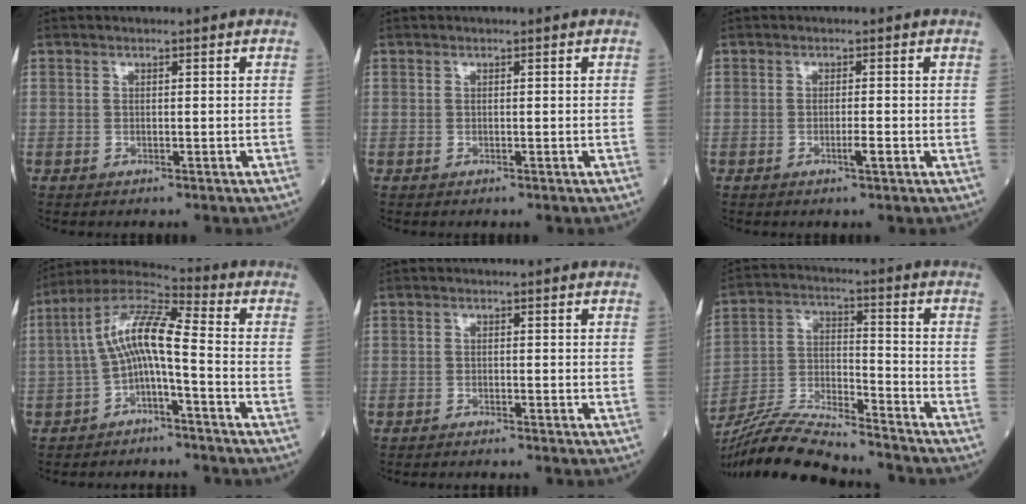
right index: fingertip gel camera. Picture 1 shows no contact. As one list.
[{"total": 0.0}, {"total": 1.8, "force": [-0.7, 0.0, 1.7], "torque": [-0.030, -0.003, -0.012]}, {"total": 8.8, "force": [-1.7, 1.4, 8.6], "torque": [-0.165, 0.037, -0.036]}, {"total": 2.1, "force": [-1.9, -0.3, 0.9], "torque": [-0.008, 0.003, -0.025]}, {"total": 15.7, "force": [-14.7, 0.4, 5.3], "torque": [-0.099, 0.001, -0.263]}]